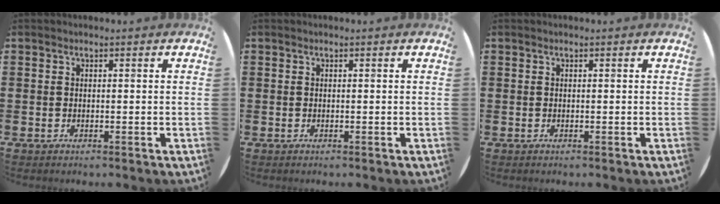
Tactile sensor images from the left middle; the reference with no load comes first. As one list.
[{"total": 0.0}, {"total": 0.0}]